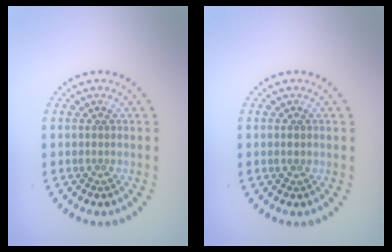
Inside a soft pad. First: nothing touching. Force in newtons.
{"total": 0.9, "press": 0.9, "slide": 0.1}